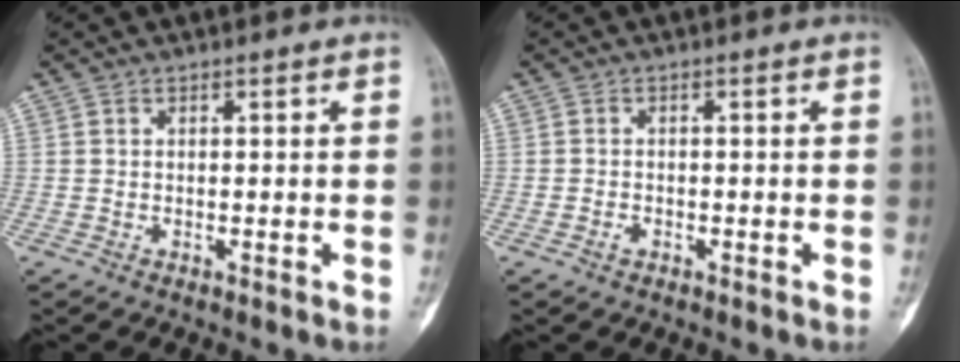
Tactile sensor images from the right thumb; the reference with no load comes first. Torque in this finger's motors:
{"motor_torque": [-0.48, -0.19, -0.23, -0.16, 0.06]}